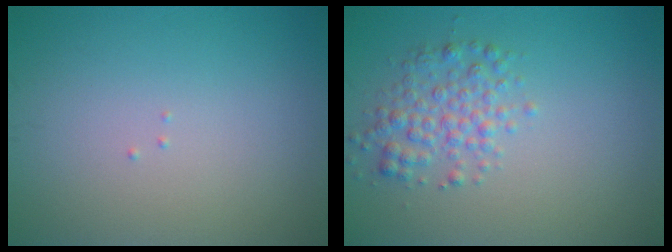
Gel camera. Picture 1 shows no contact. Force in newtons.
{"total": 2.9, "press": 2.9, "slide": 0.1}